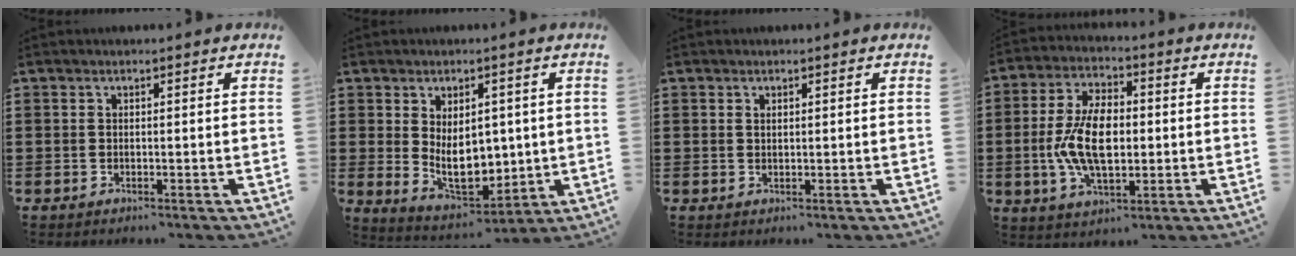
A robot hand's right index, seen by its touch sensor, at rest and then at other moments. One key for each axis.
{"total": 9.2, "fx": 0.3, "fy": 6.1, "fz": 6.8, "tx": -0.112, "ty": 0.003, "tz": 0.006}
{"total": 0.6, "fx": 0.3, "fy": 0.3, "fz": 0.4, "tx": -0.008, "ty": 0.001, "tz": 0.006}
{"total": 10.1, "fx": -0.9, "fy": 5.4, "fz": 8.5, "tx": -0.192, "ty": 0.001, "tz": -0.021}